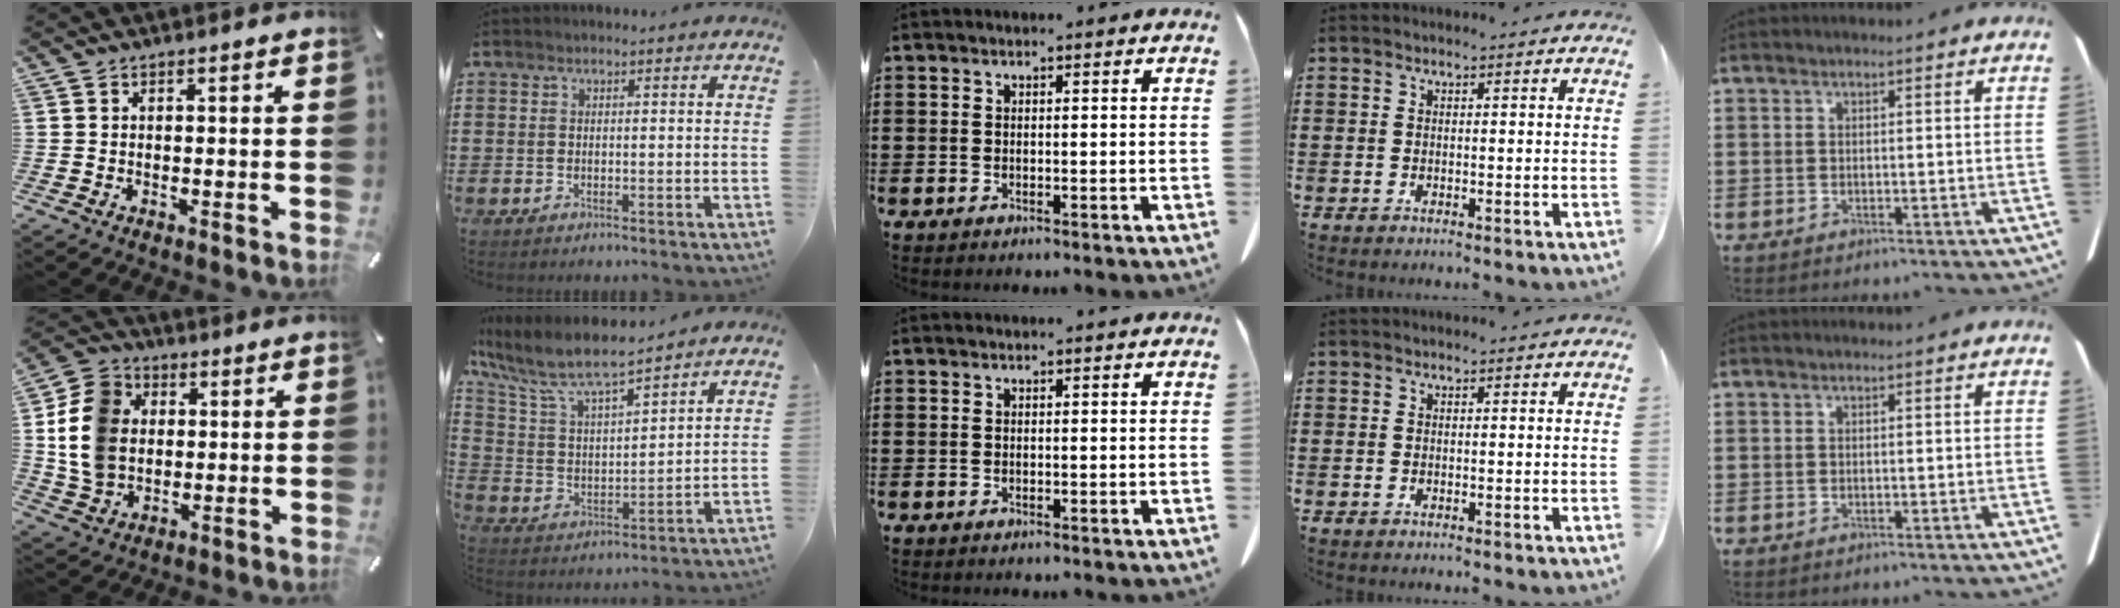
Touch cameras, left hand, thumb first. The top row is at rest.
{"thumb": {"total": 13.4, "force": [0.9, 11.4, 7.0], "torque": [-0.168, 0.018, 0.016]}, "index": {"total": 8.0, "force": [6.9, 1.2, 3.8], "torque": [-0.105, -0.037, 0.115]}}